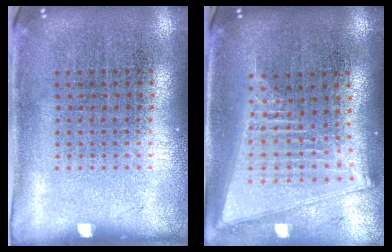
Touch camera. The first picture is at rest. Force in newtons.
{"total": 2.1, "press": 1.8, "slide": 1.1}